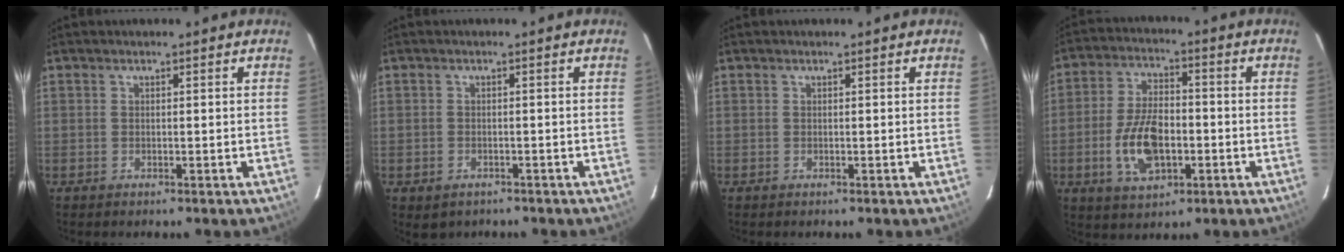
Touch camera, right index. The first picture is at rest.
{"total": 2.8, "force": [-1.5, 2.2, 1.0], "torque": [-0.025, -0.003, -0.016]}
{"total": 0.0}
{"total": 11.7, "force": [-3.2, 6.3, 9.3], "torque": [-0.187, 0.004, -0.049]}